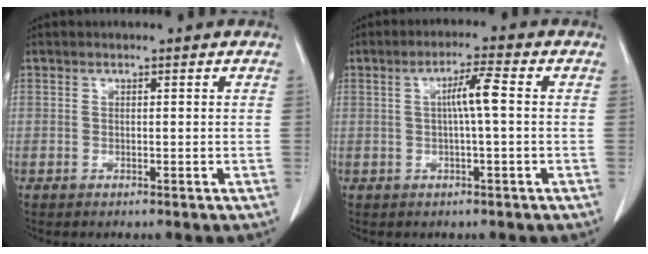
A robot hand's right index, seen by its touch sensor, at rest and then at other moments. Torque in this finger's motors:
{"motor_torque": [0.53, 0.25, 0.36, 0.09]}